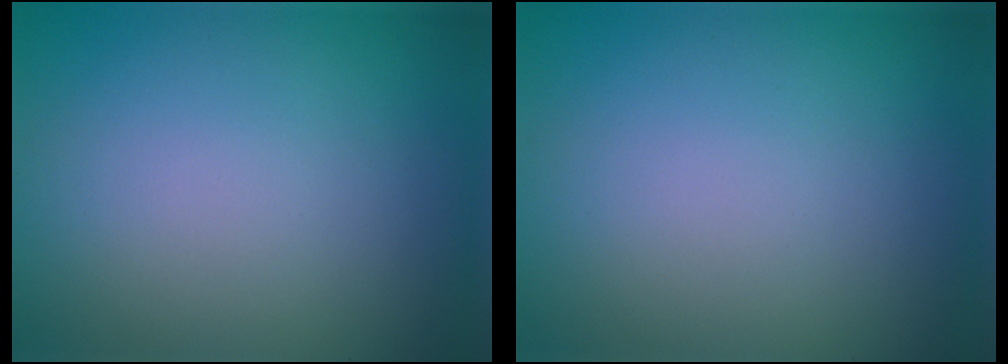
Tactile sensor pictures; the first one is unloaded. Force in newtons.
{"total": 0.0}